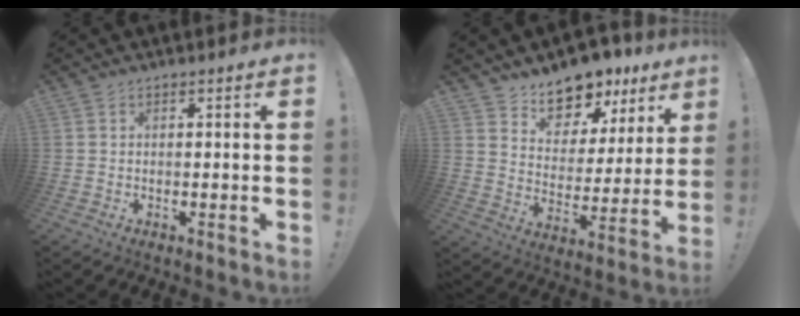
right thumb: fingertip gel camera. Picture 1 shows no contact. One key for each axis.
{"total": 11.8, "fx": 10.1, "fy": 5.5, "fz": 2.7, "tx": -0.040, "ty": -0.088, "tz": 0.182}